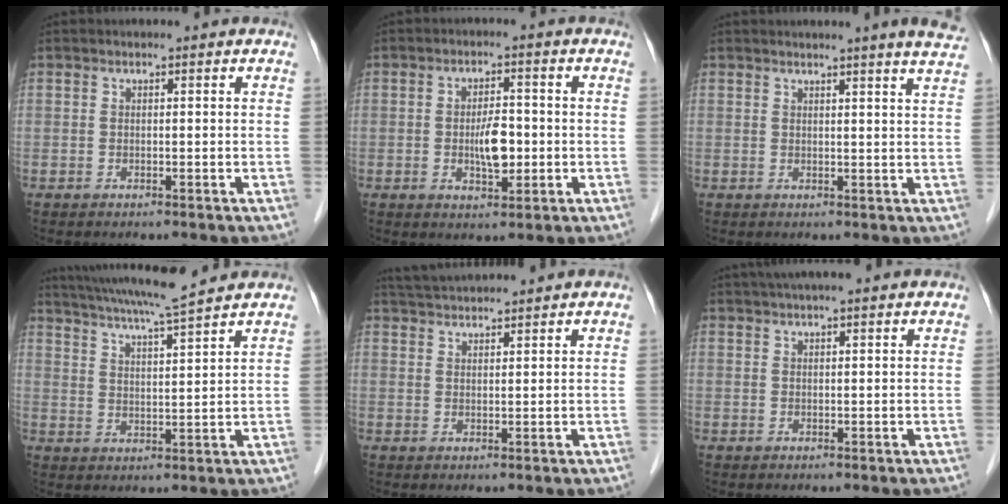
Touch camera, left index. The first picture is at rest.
{"total": 4.9, "force": [-0.7, 1.9, 4.5], "torque": [-0.080, 0.000, -0.010]}
{"total": 6.7, "force": [5.8, -0.8, 3.1], "torque": [-0.036, -0.009, 0.048]}
{"total": 12.6, "force": [11.1, -0.6, 5.8], "torque": [-0.110, 0.019, 0.172]}
{"total": 6.3, "force": [6.1, -0.2, 1.8], "torque": [-0.037, 0.035, 0.104]}
{"total": 7.6, "force": [6.4, 0.7, 4.1], "torque": [-0.062, 0.039, 0.089]}